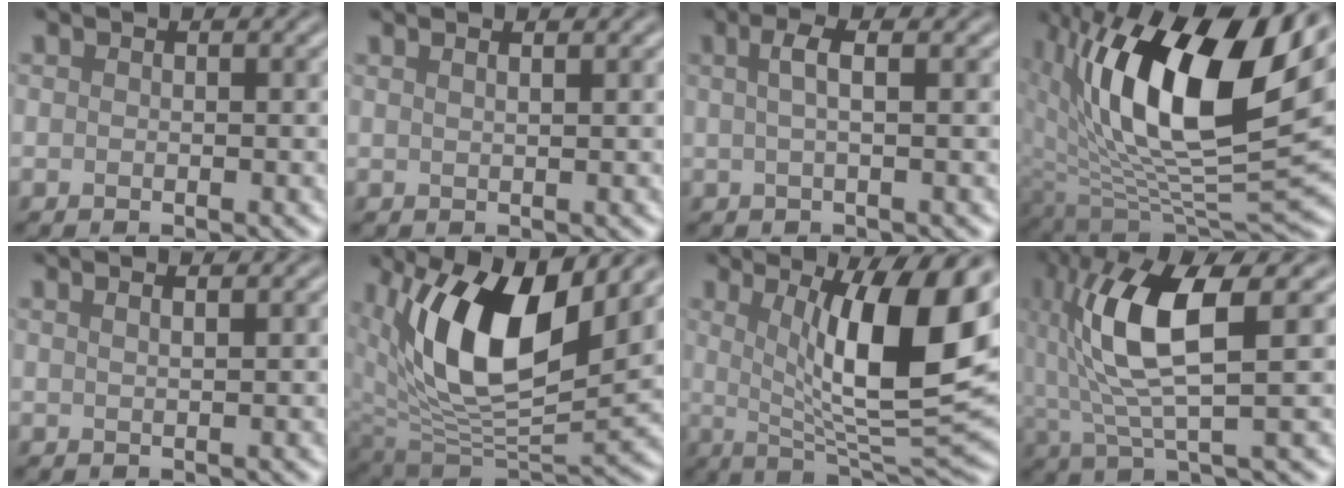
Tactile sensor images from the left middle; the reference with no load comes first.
{"total": 2.2, "force": [1.4, 1.0, 1.4], "torque": [0.000, 0.004, -0.009]}
{"total": 2.3, "force": [0.6, 0.6, 2.1], "torque": [-0.036, 0.007, 0.008]}
{"total": 14.8, "force": [5.4, 6.7, 12.1], "torque": [-0.209, 0.001, 0.093]}
{"total": 2.5, "force": [1.6, 1.1, 1.6], "torque": [0.000, 0.009, -0.010]}
{"total": 12.1, "force": [4.7, 5.9, 9.4], "torque": [-0.166, -0.009, 0.086]}
{"total": 12.6, "force": [2.9, 3.3, 11.8], "torque": [-0.161, -0.008, 0.047]}
{"total": 8.3, "force": [1.8, 2.2, 7.8], "torque": [-0.159, 0.004, 0.036]}